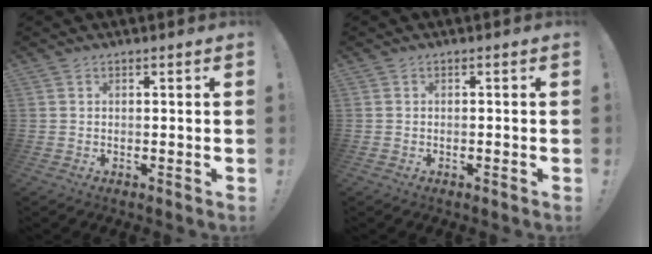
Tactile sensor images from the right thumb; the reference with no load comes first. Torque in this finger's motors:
{"motor_torque": [0.13, 0.00, 0.04, -0.18, 0.01]}